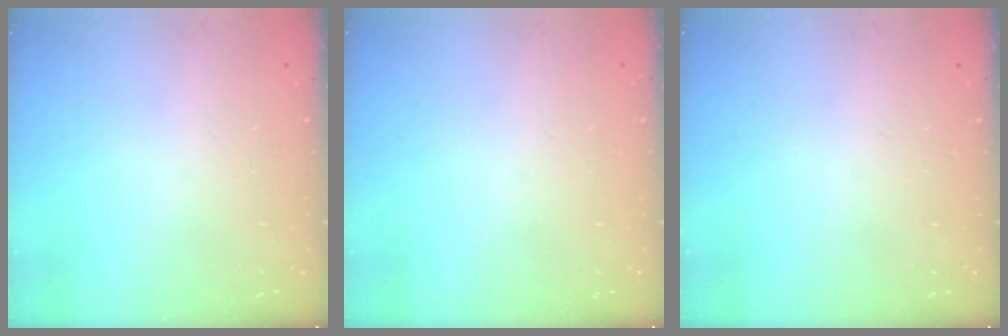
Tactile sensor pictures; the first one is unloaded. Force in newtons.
{"total": 0.0}
{"total": 0.0}